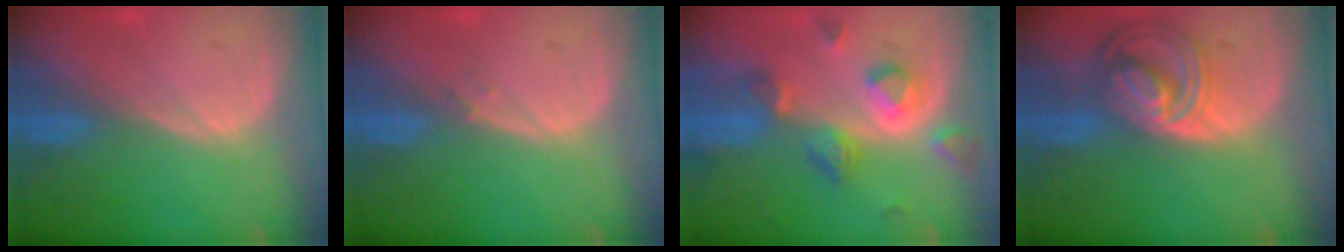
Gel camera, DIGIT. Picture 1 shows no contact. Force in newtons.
{"total": 0.7, "press": 0.7, "slide": 0.1}
{"total": 7.4, "press": 7.3, "slide": 1.1}
{"total": 8.7, "press": 7.5, "slide": 4.3}